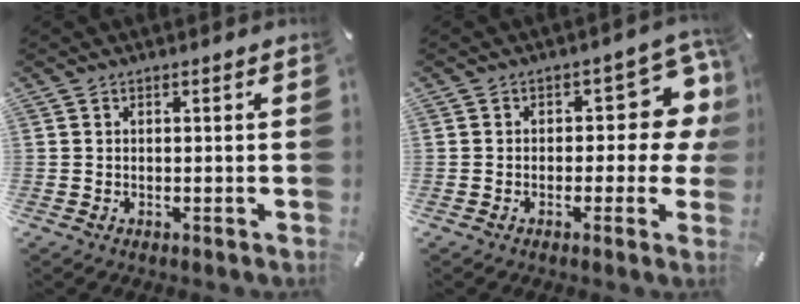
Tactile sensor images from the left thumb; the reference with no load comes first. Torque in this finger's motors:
{"motor_torque": [0.30, 0.17, 0.21, 0.05, -0.06]}